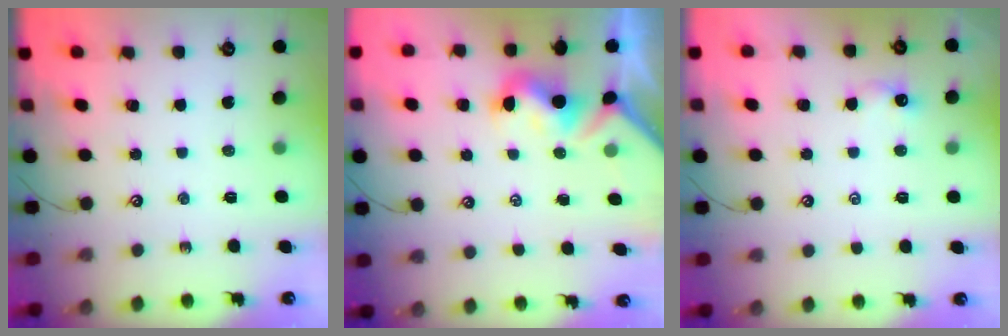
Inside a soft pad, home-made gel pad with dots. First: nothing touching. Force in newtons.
{"total": 1.9, "press": 1.8, "slide": 0.7}
{"total": 0.6, "press": 0.3, "slide": 0.6}